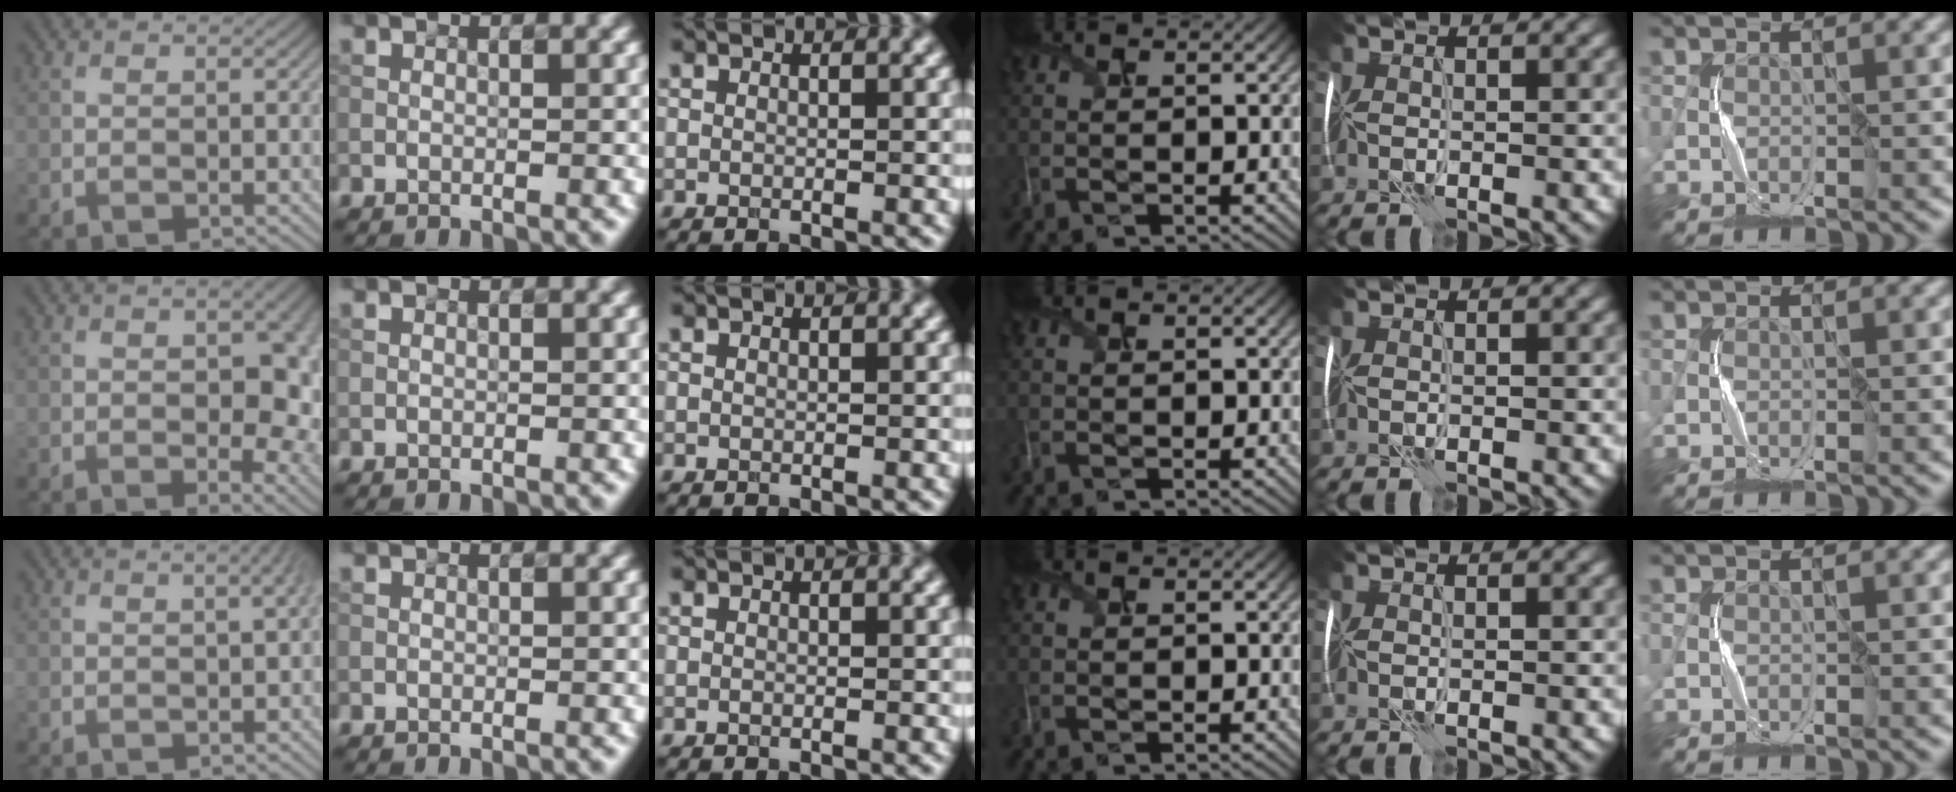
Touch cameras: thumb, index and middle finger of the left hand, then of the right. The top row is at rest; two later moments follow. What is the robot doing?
{"motion": "shake", "object": "plastic piggy bank"}